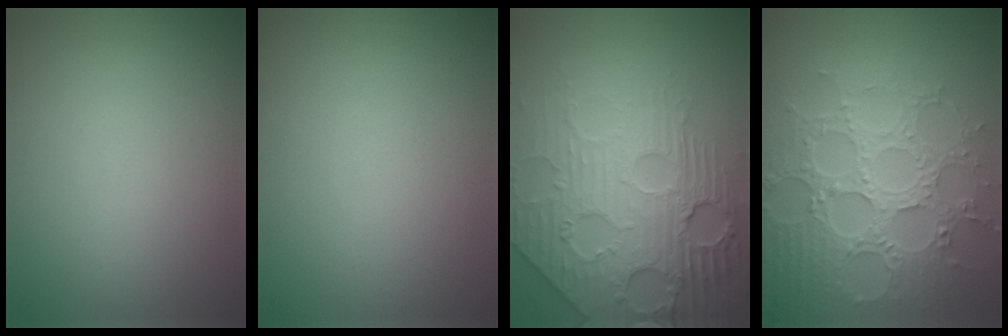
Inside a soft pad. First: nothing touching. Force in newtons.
{"total": 0.0}
{"total": 8.0, "press": 6.1, "slide": 5.2}
{"total": 6.9, "press": 5.8, "slide": 3.7}